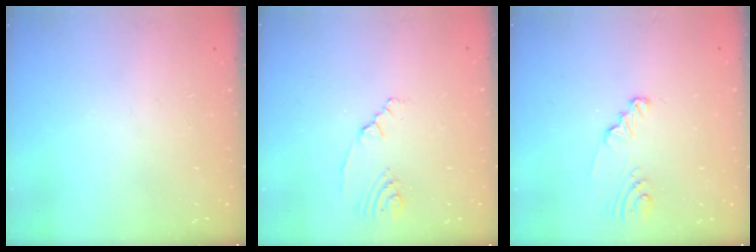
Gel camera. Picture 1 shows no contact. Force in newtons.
{"total": 2.5, "press": 2.2, "slide": 1.1}
{"total": 2.5, "press": 2.5, "slide": 0.3}